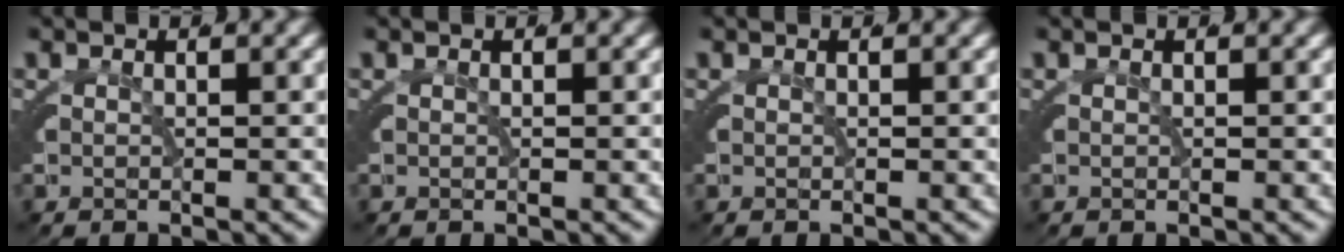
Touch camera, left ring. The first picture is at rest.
{"total": 0.0}
{"total": 0.0}
{"total": 0.0}